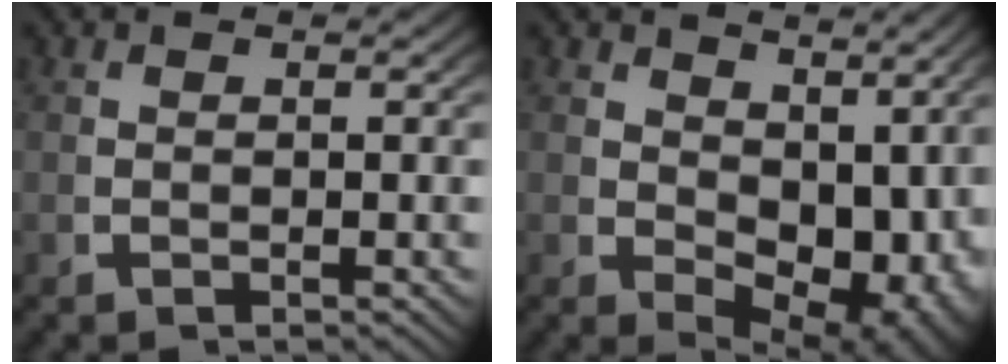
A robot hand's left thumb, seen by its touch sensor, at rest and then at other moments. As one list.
[{"total": 7.5, "force": [0.5, 4.5, 5.9], "torque": [-0.093, -0.039, 0.034]}]